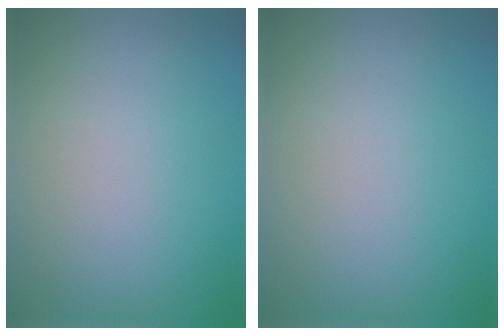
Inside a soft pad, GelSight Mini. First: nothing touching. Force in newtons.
{"total": 0.0}